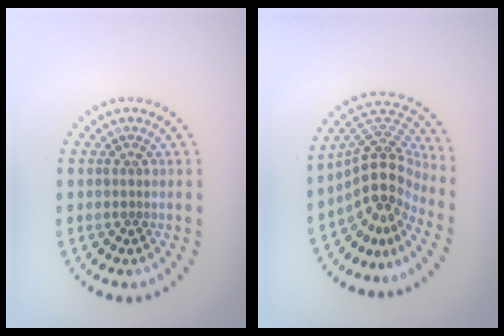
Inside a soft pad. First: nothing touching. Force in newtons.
{"total": 5.1, "press": 3.6, "slide": 3.6}